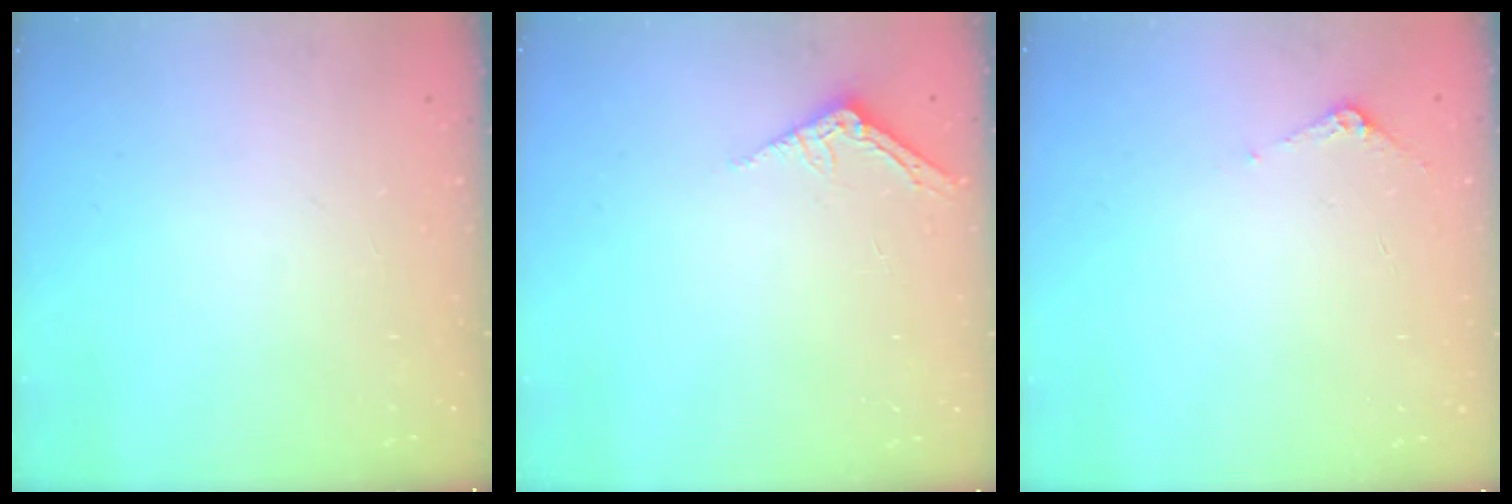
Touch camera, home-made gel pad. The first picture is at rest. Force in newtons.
{"total": 3.0, "press": 3.0, "slide": 0.2}
{"total": 4.2, "press": 4.2, "slide": 0.4}